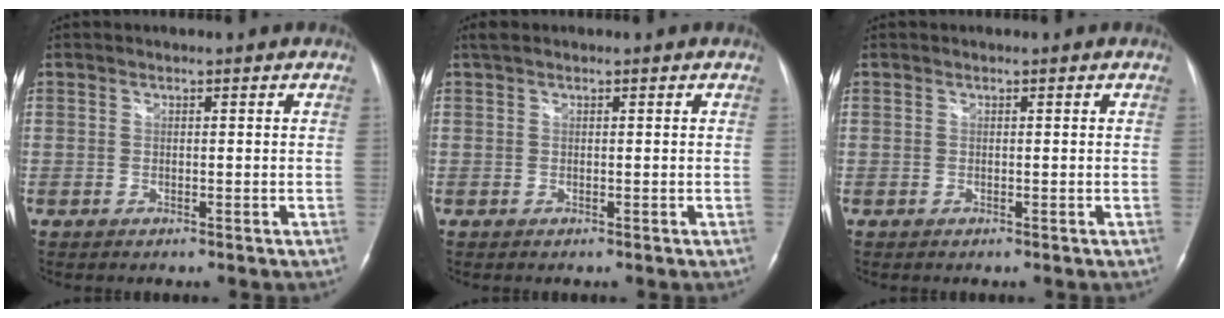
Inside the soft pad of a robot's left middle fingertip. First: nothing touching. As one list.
[{"total": 1.3, "force": [0.9, 0.4, 0.8], "torque": [-0.017, 0.020, 0.017]}, {"total": 0.0}]